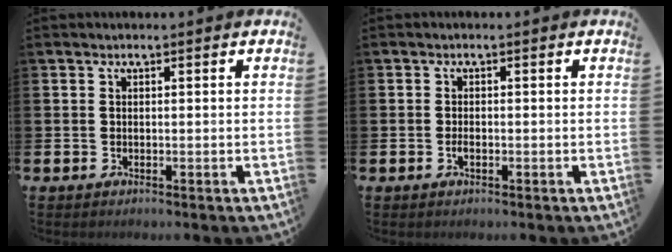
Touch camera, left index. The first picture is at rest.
{"total": 1.0, "force": [-0.4, 0.4, 0.8], "torque": [-0.019, 0.000, -0.007]}